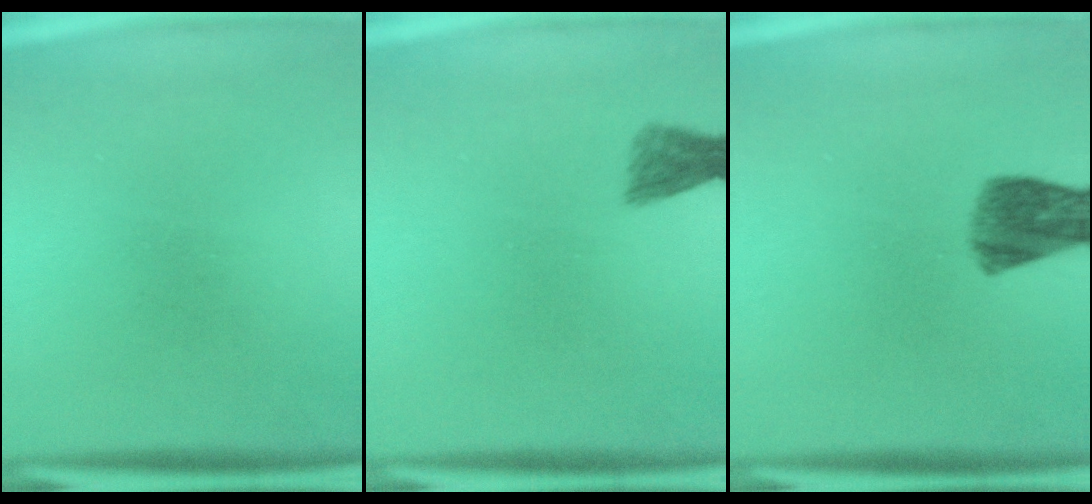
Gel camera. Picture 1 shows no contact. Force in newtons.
{"total": 2.4}
{"total": 7.1}